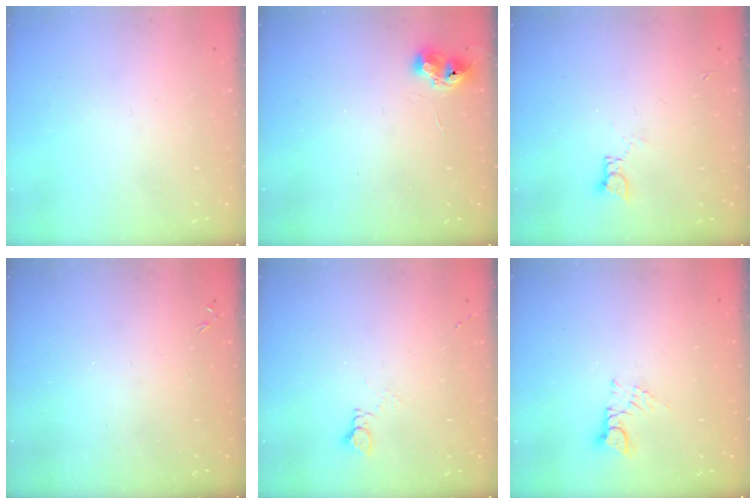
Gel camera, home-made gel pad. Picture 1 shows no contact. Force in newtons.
{"total": 7.5, "press": 7.4, "slide": 1.2}
{"total": 3.5, "press": 3.5, "slide": 0.3}
{"total": 0.0}
{"total": 3.0, "press": 3.0, "slide": 0.4}
{"total": 4.0, "press": 4.0, "slide": 0.1}